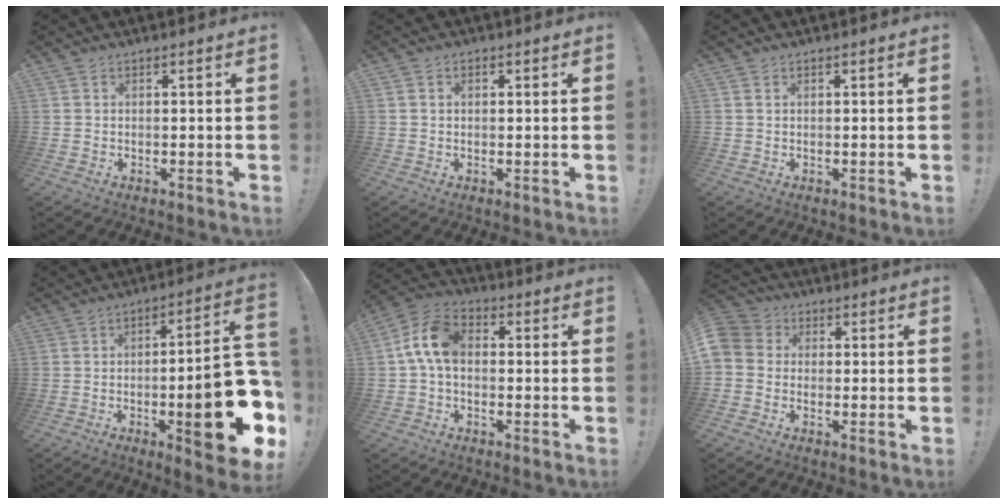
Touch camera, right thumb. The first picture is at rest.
{"total": 1.4, "force": [0.3, 0.9, 1.0], "torque": [-0.017, 0.003, 0.004]}
{"total": 0.8, "force": [0.4, 0.3, 0.5], "torque": [-0.007, -0.001, 0.007]}
{"total": 21.4, "force": [-5.9, 5.7, 19.8], "torque": [-0.257, 0.025, -0.081]}
{"total": 10.9, "force": [0.8, 6.9, 8.4], "torque": [-0.162, 0.013, 0.020]}
{"total": 5.6, "force": [-1.2, 4.9, 2.4], "torque": [-0.063, 0.017, -0.022]}